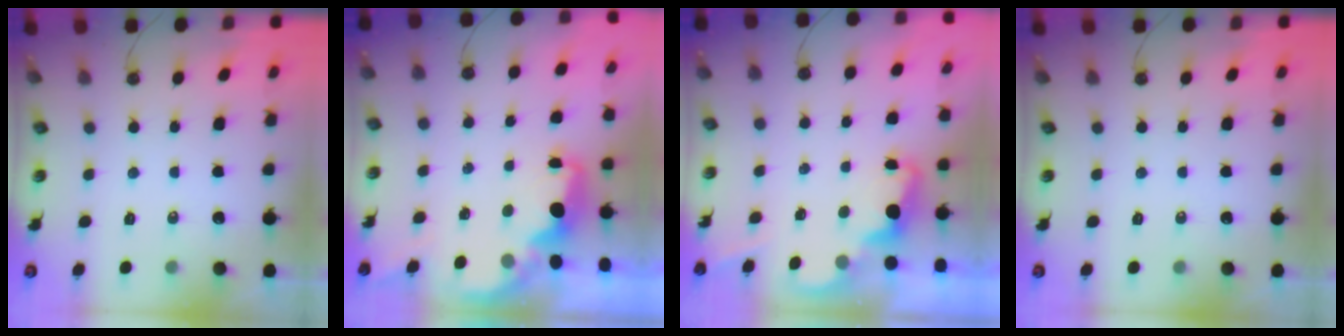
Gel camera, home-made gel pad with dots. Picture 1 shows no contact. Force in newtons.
{"total": 2.3, "press": 2.0, "slide": 1.1}
{"total": 2.5, "press": 2.4, "slide": 0.5}
{"total": 0.0}